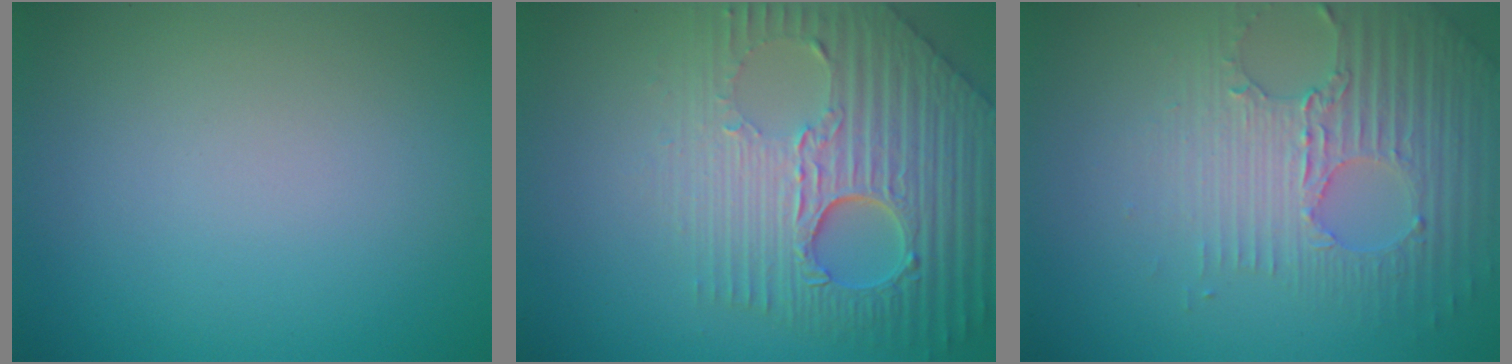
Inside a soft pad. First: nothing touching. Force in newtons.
{"total": 9.0, "press": 6.2, "slide": 6.6}
{"total": 4.3, "press": 4.0, "slide": 1.5}